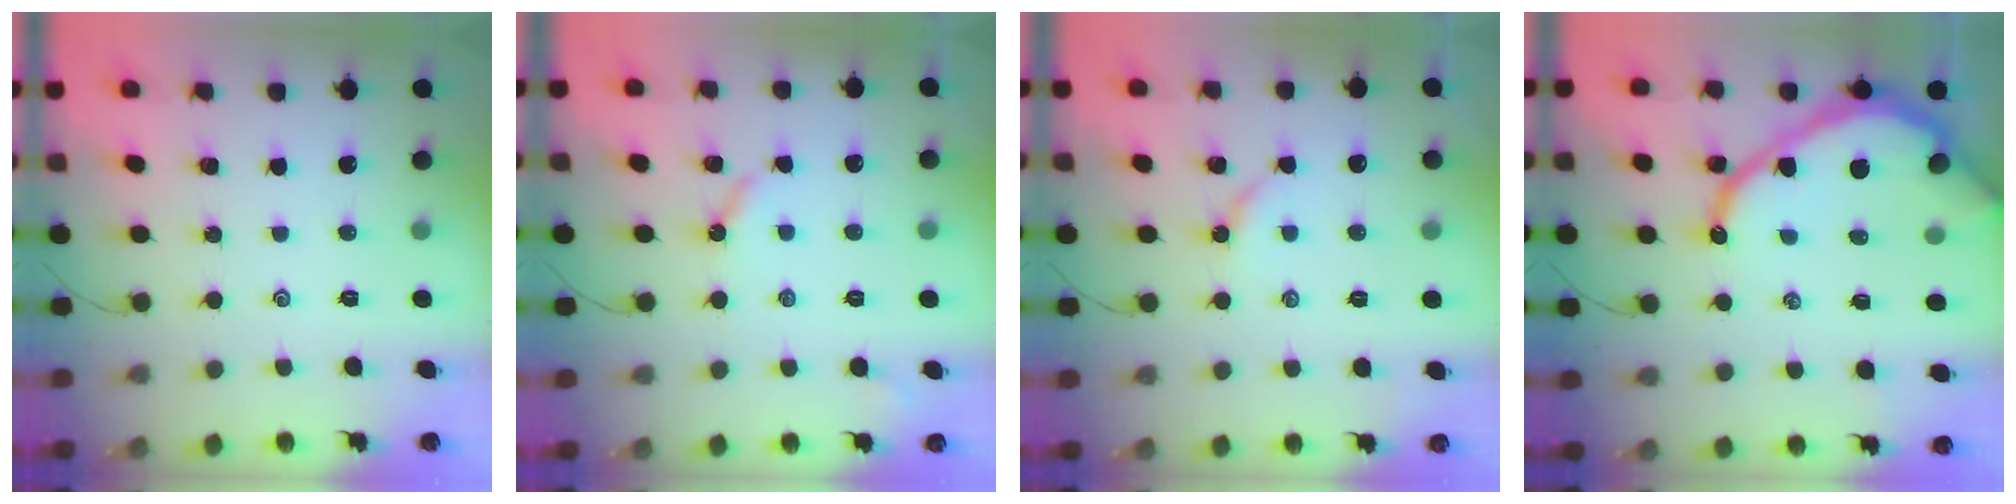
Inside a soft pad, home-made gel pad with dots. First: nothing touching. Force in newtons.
{"total": 3.9, "press": 3.8, "slide": 0.6}
{"total": 2.5, "press": 2.4, "slide": 0.4}
{"total": 16.2, "press": 16.2, "slide": 1.5}